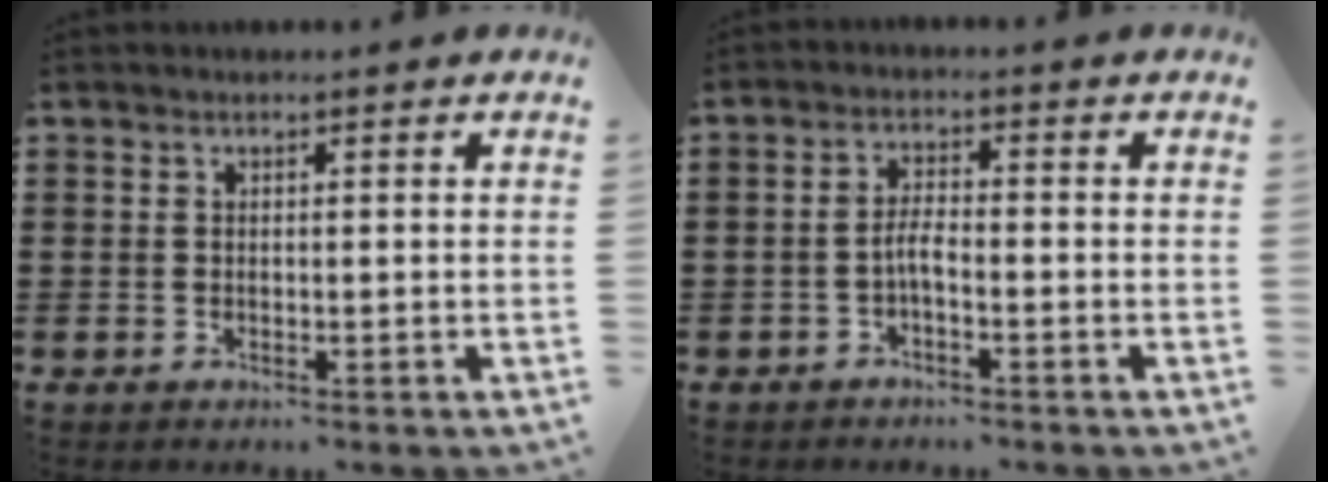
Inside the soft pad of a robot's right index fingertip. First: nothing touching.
{"total": 2.7, "force": [-1.4, 0.4, 2.3], "torque": [-0.050, -0.001, -0.030]}